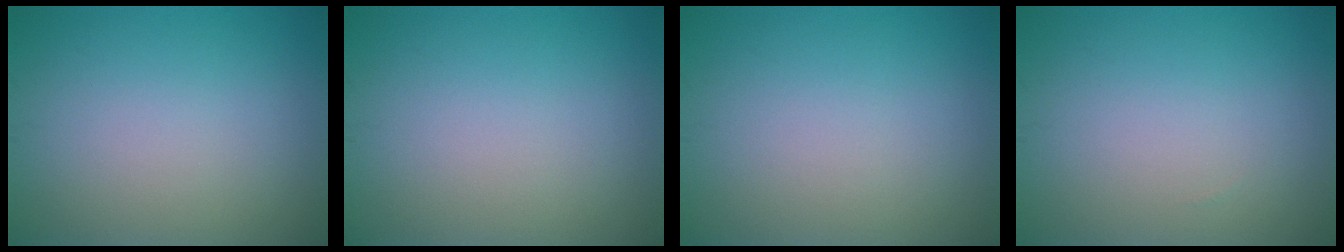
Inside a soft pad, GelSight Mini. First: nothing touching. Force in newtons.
{"total": 0.0}
{"total": 0.0}
{"total": 0.0}